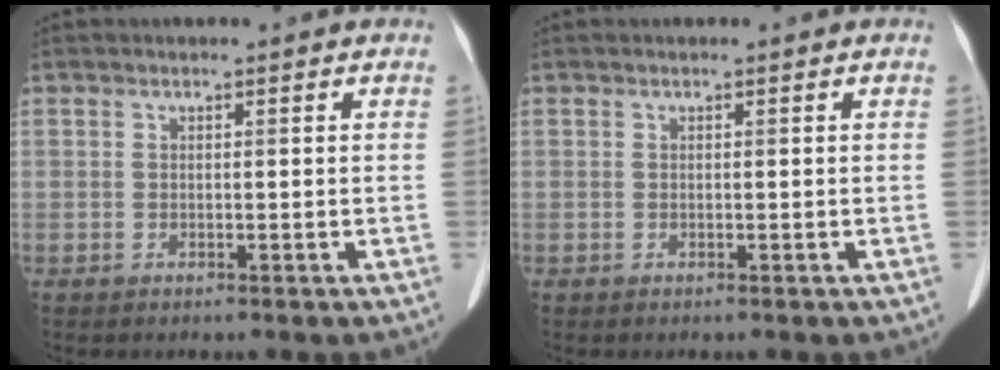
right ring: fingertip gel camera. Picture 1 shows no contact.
{"total": 0.0}